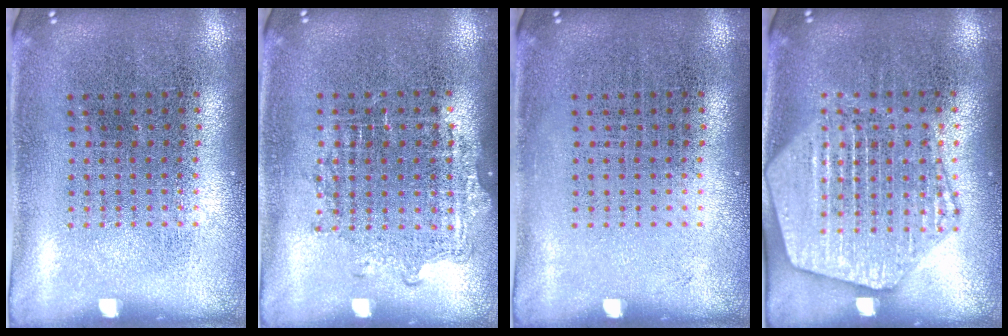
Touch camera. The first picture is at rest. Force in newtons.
{"total": 1.1, "press": 1.0, "slide": 0.4}
{"total": 0.0}
{"total": 2.2, "press": 2.2, "slide": 0.2}